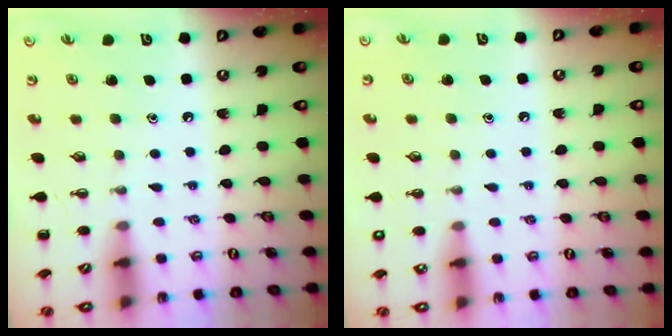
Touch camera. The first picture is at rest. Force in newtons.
{"total": 3.7, "press": 2.5, "slide": 2.7}